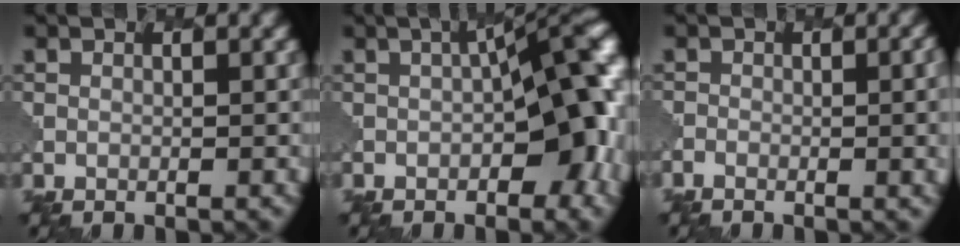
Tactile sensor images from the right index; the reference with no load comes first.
{"total": 8.4, "force": [-1.7, 3.2, 7.5], "torque": [-0.076, 0.015, -0.029]}
{"total": 5.8, "force": [-1.2, 2.8, 5.0], "torque": [-0.028, 0.006, -0.017]}